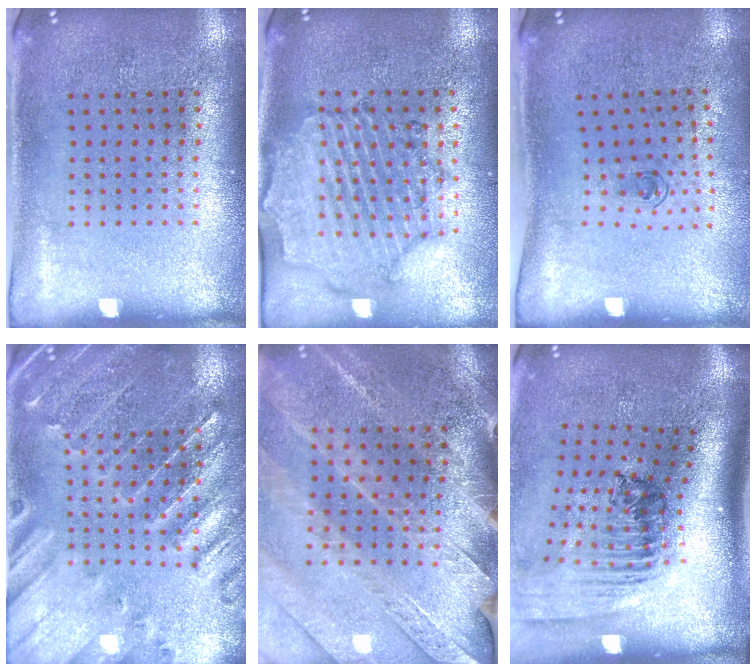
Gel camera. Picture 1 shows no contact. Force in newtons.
{"total": 1.7, "press": 1.7, "slide": 0.3}
{"total": 0.6, "press": 0.4, "slide": 0.5}
{"total": 1.0, "press": 0.9, "slide": 0.3}
{"total": 3.0, "press": 3.0, "slide": 0.3}
{"total": 2.5, "press": 1.8, "slide": 1.7}